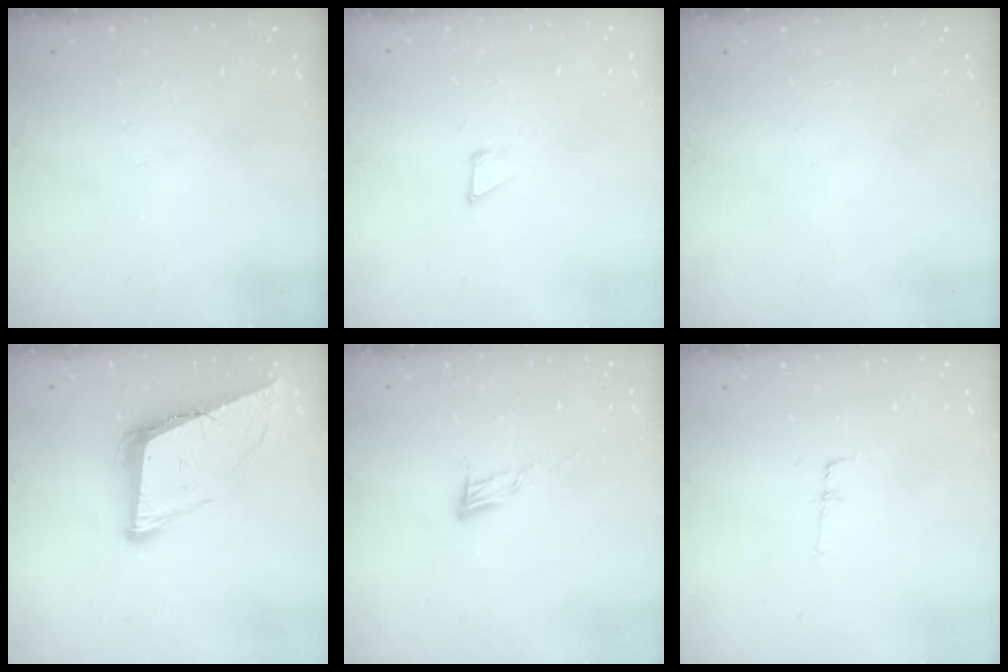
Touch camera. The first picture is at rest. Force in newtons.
{"total": 1.7, "press": 1.7, "slide": 0.0}
{"total": 0.0}
{"total": 10.9, "press": 10.3, "slide": 3.6}
{"total": 6.9, "press": 6.8, "slide": 1.2}
{"total": 6.6, "press": 6.2, "slide": 2.3}